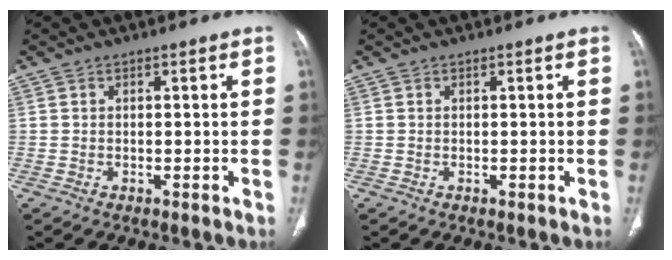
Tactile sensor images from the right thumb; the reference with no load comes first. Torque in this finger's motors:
{"motor_torque": [0.00, 0.00, -0.06, 0.06, 0.00]}